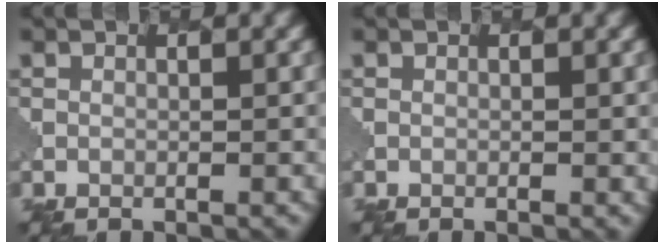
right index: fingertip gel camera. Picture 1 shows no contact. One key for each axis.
{"total": 0.5, "fx": 0.0, "fy": 0.2, "fz": 0.5, "tx": -0.005, "ty": -0.003, "tz": 0.002}